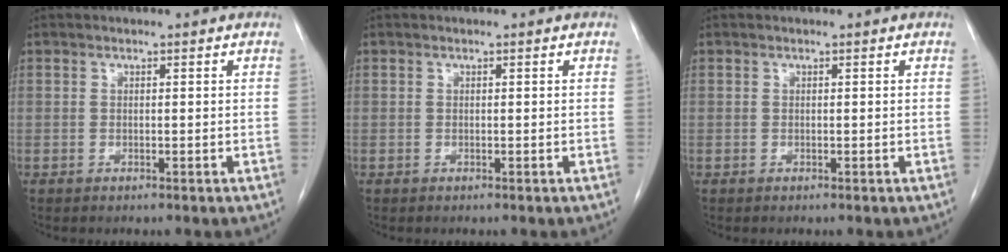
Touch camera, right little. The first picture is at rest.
{"total": 0.0}
{"total": 0.0}